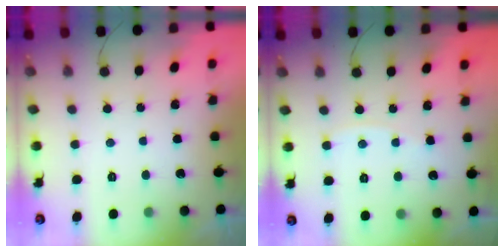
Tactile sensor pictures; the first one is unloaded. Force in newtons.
{"total": 2.6, "press": 2.6, "slide": 0.3}